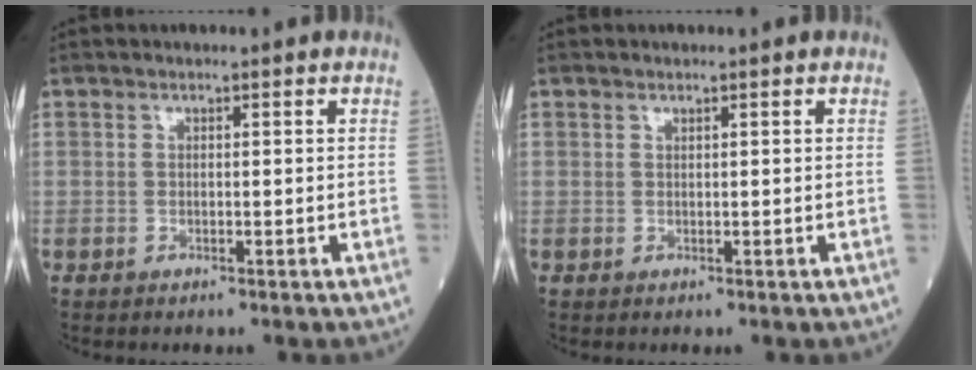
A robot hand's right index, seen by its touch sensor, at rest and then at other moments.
{"total": 0.0}